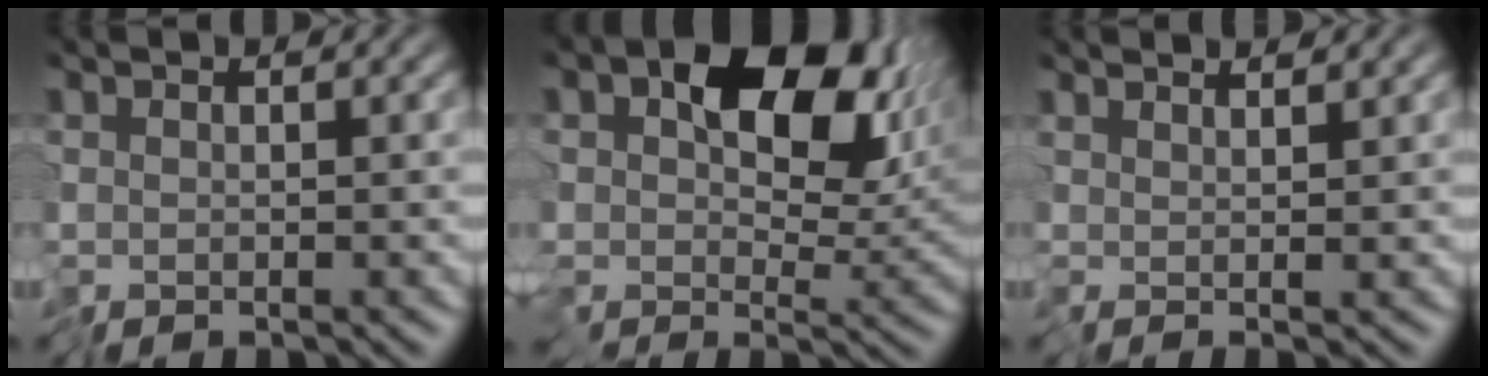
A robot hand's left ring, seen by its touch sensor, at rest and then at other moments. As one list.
[{"total": 13.0, "force": [4.1, 8.1, 9.3], "torque": [-0.153, -0.009, 0.079]}, {"total": 2.0, "force": [1.9, -0.3, 0.6], "torque": [-0.012, 0.005, 0.025]}]